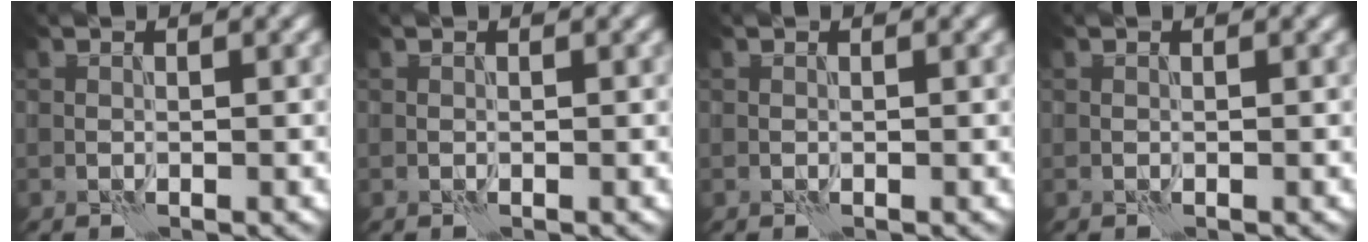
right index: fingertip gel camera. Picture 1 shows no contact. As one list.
[{"total": 0.0}, {"total": 0.0}, {"total": 0.0}]